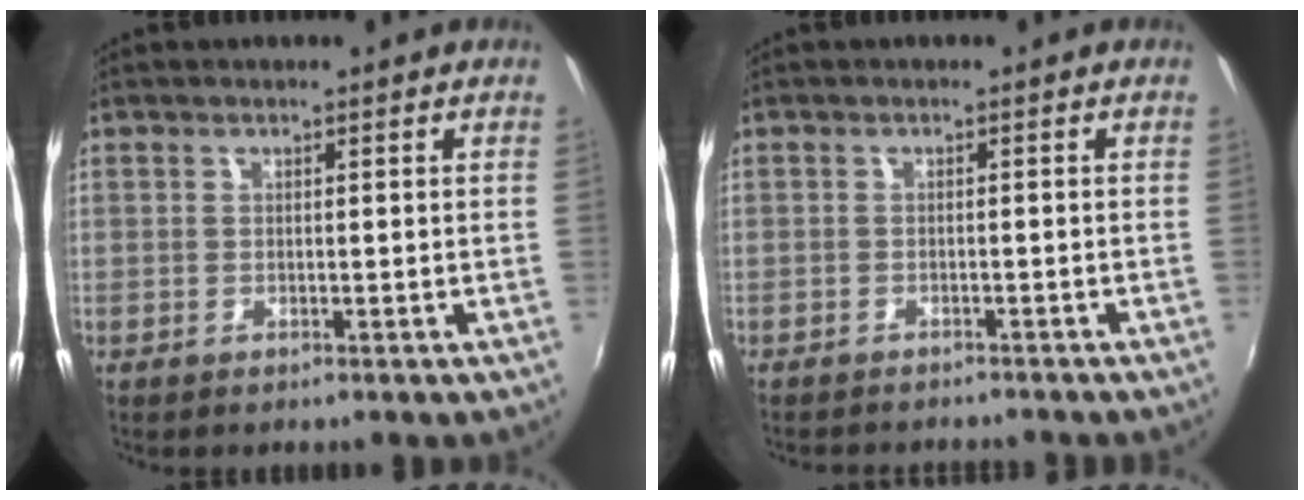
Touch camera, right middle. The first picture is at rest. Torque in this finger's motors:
{"motor_torque": [0.93, -1.21, 0.10, 0.05]}